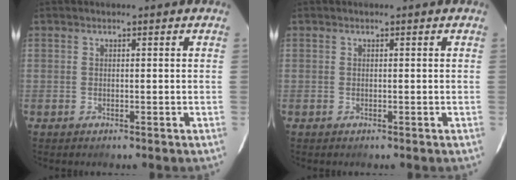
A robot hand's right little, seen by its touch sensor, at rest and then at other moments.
{"total": 0.0}